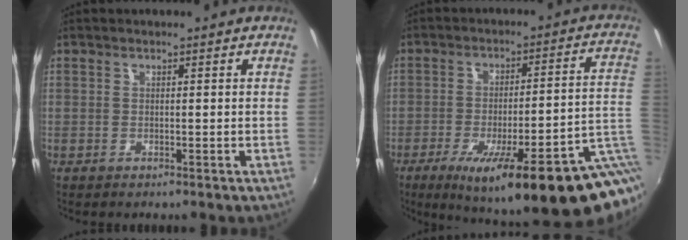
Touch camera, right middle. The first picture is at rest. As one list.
[{"total": 25.9, "force": [-14.2, 3.3, 21.4], "torque": [-0.286, -0.038, -0.194]}]